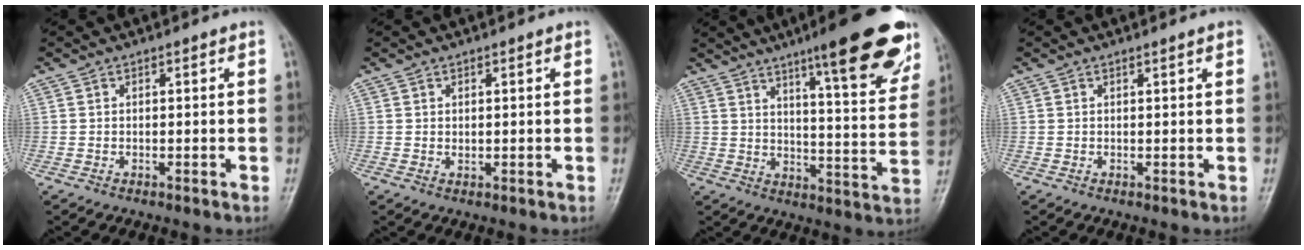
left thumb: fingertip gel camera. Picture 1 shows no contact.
{"total": 0.9, "force": [0.4, 0.6, 0.5], "torque": [-0.005, -0.003, 0.006]}
{"total": 20.8, "force": [13.1, 3.9, 15.7], "torque": [-0.178, -0.058, 0.177]}
{"total": 0.8, "force": [0.6, 0.0, 0.6], "torque": [-0.008, -0.001, 0.007]}